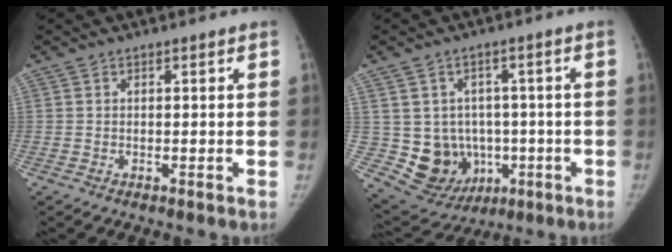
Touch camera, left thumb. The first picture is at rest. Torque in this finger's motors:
{"motor_torque": [0.00, 0.07, 0.49, -0.47, 0.14]}